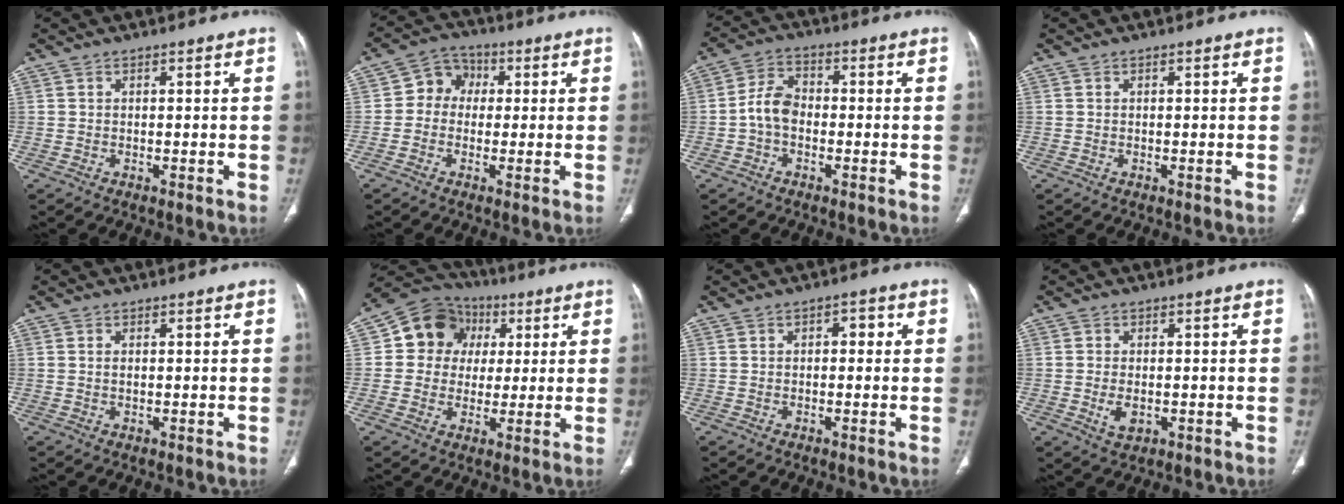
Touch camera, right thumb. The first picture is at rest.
{"total": 6.3, "force": [0.3, 5.5, 3.1], "torque": [-0.025, 0.020, -0.008]}
{"total": 6.1, "force": [-1.3, 4.2, 4.1], "torque": [-0.068, 0.021, -0.035]}
{"total": 0.0}
{"total": 0.7, "force": [0.1, 0.4, 0.6], "torque": [-0.011, 0.000, 0.003]}
{"total": 12.1, "force": [2.6, 10.7, 4.9], "torque": [-0.049, 0.009, 0.034]}
{"total": 2.3, "force": [0.3, 1.4, 1.8], "torque": [-0.009, 0.006, -0.003]}
{"total": 3.8, "force": [-0.7, 2.3, 2.9], "torque": [-0.054, -0.005, -0.007]}